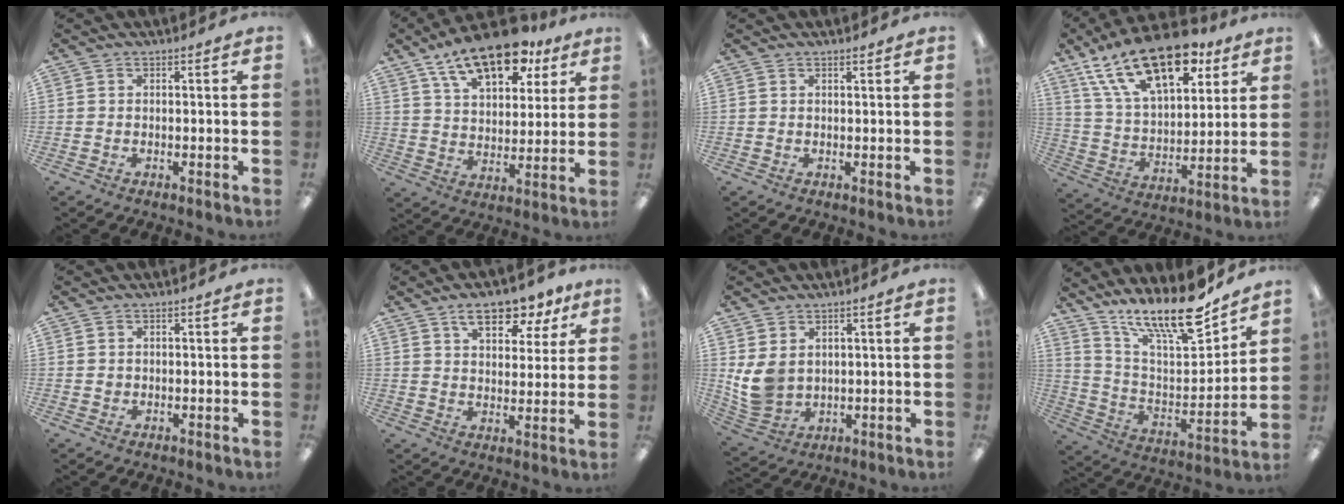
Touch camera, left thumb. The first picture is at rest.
{"total": 18.0, "force": [12.0, 8.6, 10.3], "torque": [-0.164, -0.056, 0.207]}
{"total": 0.7, "force": [0.6, 0.0, 0.3], "torque": [-0.005, 0.000, 0.011]}
{"total": 23.3, "force": [14.5, 11.2, 14.4], "torque": [-0.239, -0.069, 0.254]}
{"total": 0.6, "force": [0.2, 0.5, 0.2], "torque": [-0.004, 0.004, 0.002]}
{"total": 10.1, "force": [7.0, 4.6, 5.6], "torque": [-0.070, -0.033, 0.120]}
{"total": 7.5, "force": [2.3, 5.7, 4.3], "torque": [-0.112, -0.006, 0.047]}
{"total": 18.7, "force": [15.0, 4.5, 10.3], "torque": [-0.183, -0.108, 0.255]}